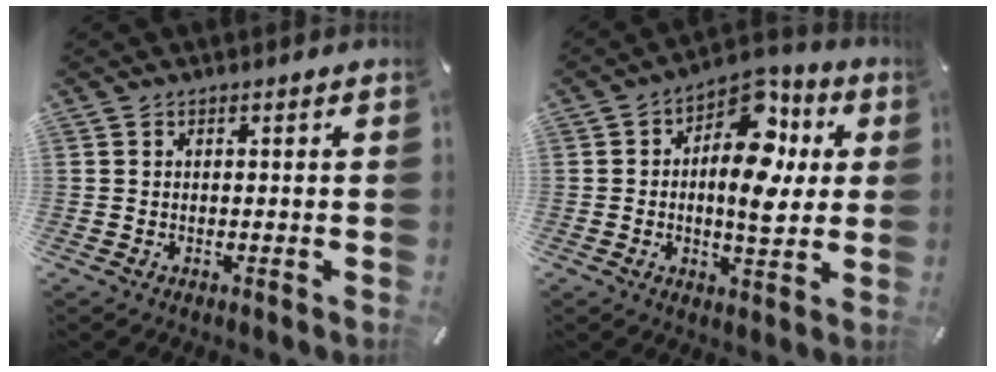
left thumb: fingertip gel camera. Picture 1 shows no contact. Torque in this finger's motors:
{"motor_torque": [0.52, 0.53, 1.14, -0.41, 0.13]}